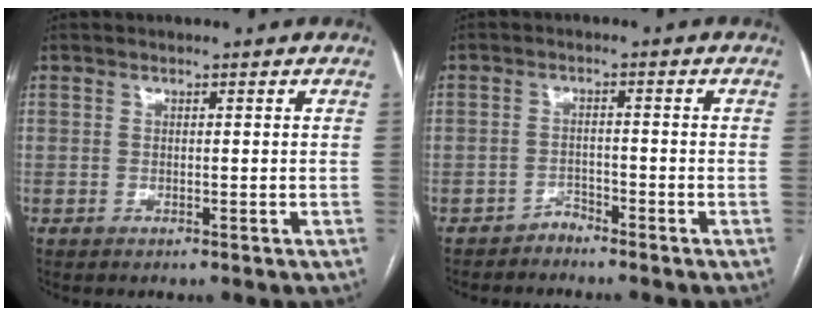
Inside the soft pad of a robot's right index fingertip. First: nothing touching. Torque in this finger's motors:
{"motor_torque": [-0.73, 0.30, -0.49, -0.15]}